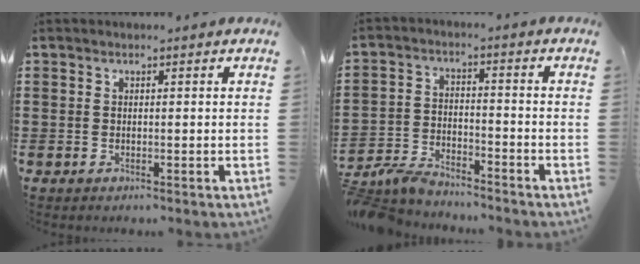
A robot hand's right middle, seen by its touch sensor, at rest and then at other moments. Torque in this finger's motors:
{"motor_torque": [2.14, 0.00, 0.26, 0.21]}